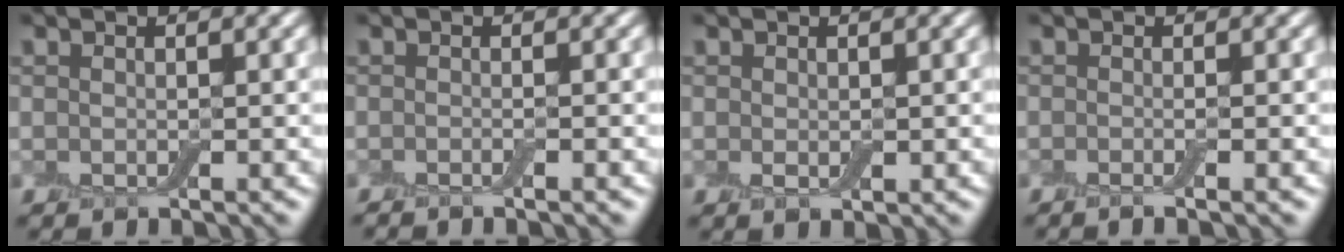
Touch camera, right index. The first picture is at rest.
{"total": 1.3, "force": [-0.7, 0.3, 1.1], "torque": [-0.007, -0.006, -0.015]}
{"total": 1.0, "force": [-0.1, 0.6, 0.8], "torque": [-0.015, -0.003, 0.001]}
{"total": 1.8, "force": [-0.5, 0.7, 1.6], "torque": [-0.007, -0.004, -0.015]}